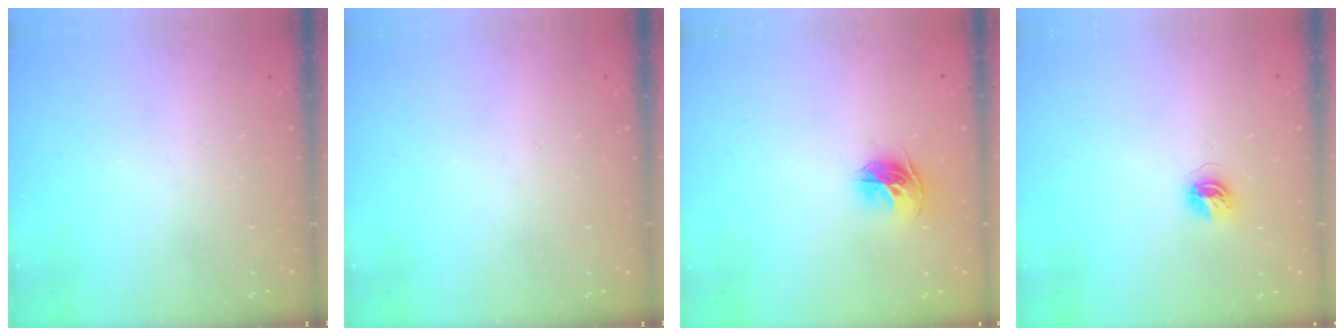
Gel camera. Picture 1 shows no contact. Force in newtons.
{"total": 0.0}
{"total": 9.9, "press": 9.8, "slide": 1.0}
{"total": 4.6, "press": 4.6, "slide": 0.6}